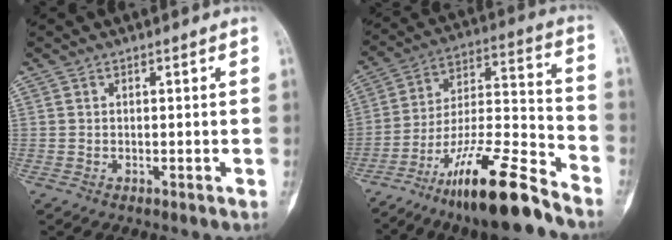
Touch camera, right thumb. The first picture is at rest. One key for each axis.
{"total": 20.1, "fx": -14.7, "fy": 3.5, "fz": 13.3, "tx": -0.250, "ty": 0.079, "tz": -0.258}